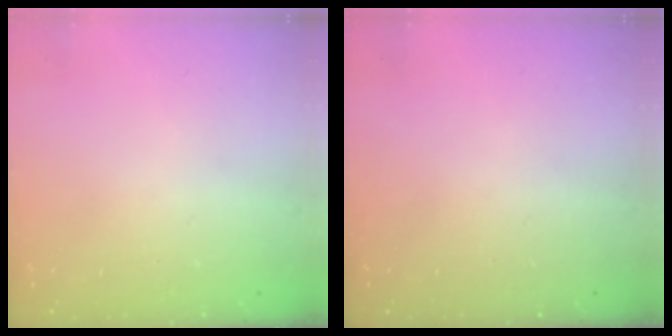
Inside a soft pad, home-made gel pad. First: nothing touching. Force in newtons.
{"total": 0.0}